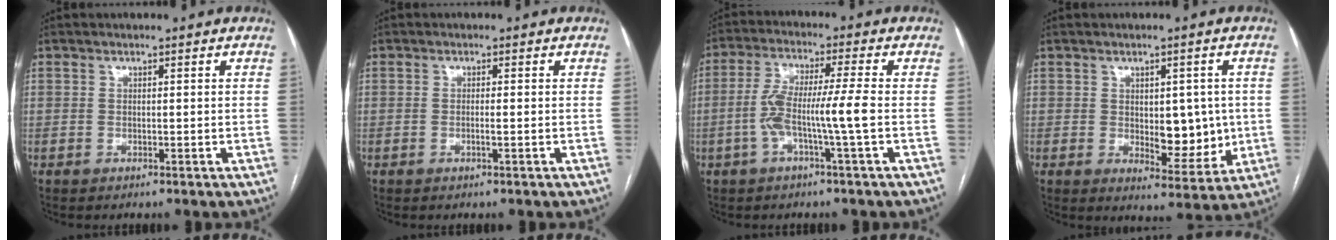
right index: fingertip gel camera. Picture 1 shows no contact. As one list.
[{"total": 1.0, "force": [-0.3, -0.1, 1.0], "torque": [-0.020, -0.001, -0.005]}, {"total": 8.0, "force": [-1.9, -0.5, 7.7], "torque": [-0.156, 0.013, -0.038]}, {"total": 8.0, "force": [-0.1, 4.0, 7.0], "torque": [-0.081, -0.001, 0.012]}]